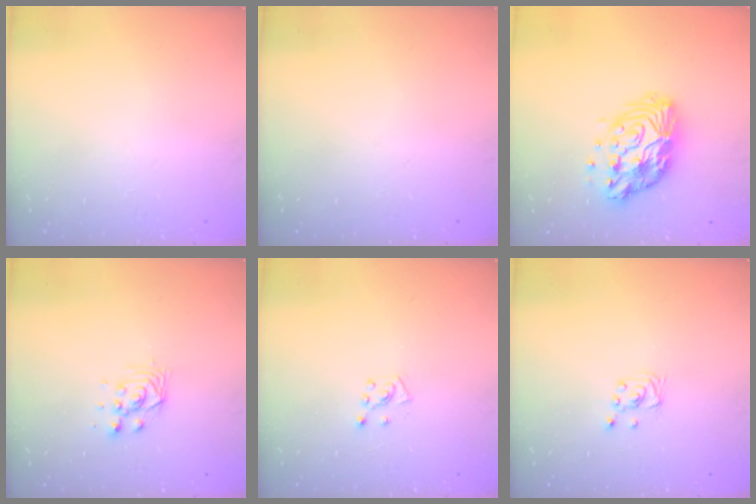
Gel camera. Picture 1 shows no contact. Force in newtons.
{"total": 0.0}
{"total": 14.6, "press": 14.5, "slide": 1.1}
{"total": 2.9, "press": 2.8, "slide": 0.8}
{"total": 5.2, "press": 5.2, "slide": 0.5}
{"total": 2.3, "press": 2.3, "slide": 0.2}